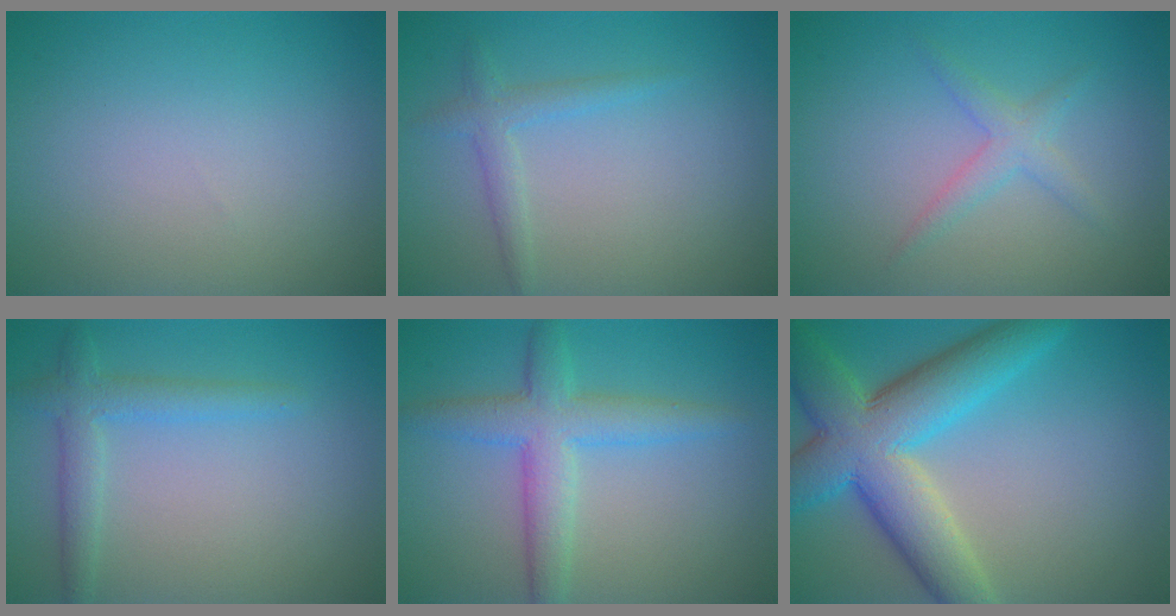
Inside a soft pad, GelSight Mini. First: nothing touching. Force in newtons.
{"total": 1.8, "press": 1.8, "slide": 0.0}
{"total": 1.9, "press": 1.9, "slide": 0.1}
{"total": 2.7, "press": 2.7, "slide": 0.1}
{"total": 4.5, "press": 4.5, "slide": 0.1}
{"total": 10.0, "press": 10.0, "slide": 0.6}